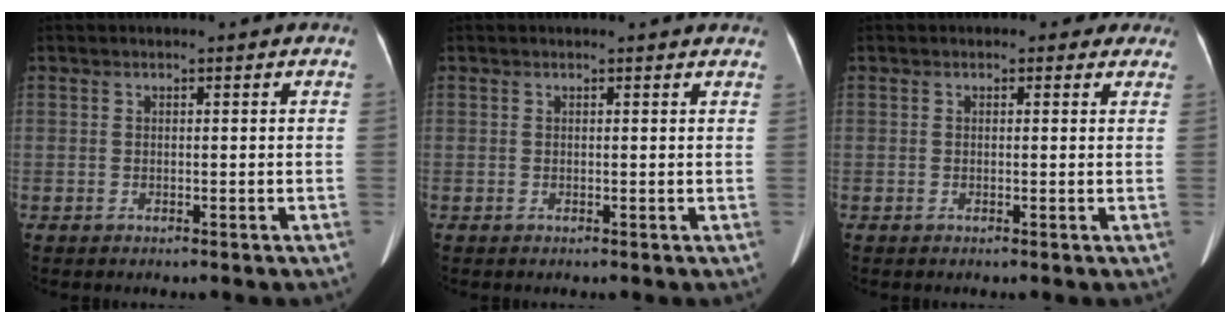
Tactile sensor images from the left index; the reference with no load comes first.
{"total": 3.2, "force": [3.1, 0.6, 0.6], "torque": [-0.010, 0.004, 0.020]}
{"total": 2.2, "force": [1.6, 1.3, 0.8], "torque": [0.001, 0.007, 0.007]}